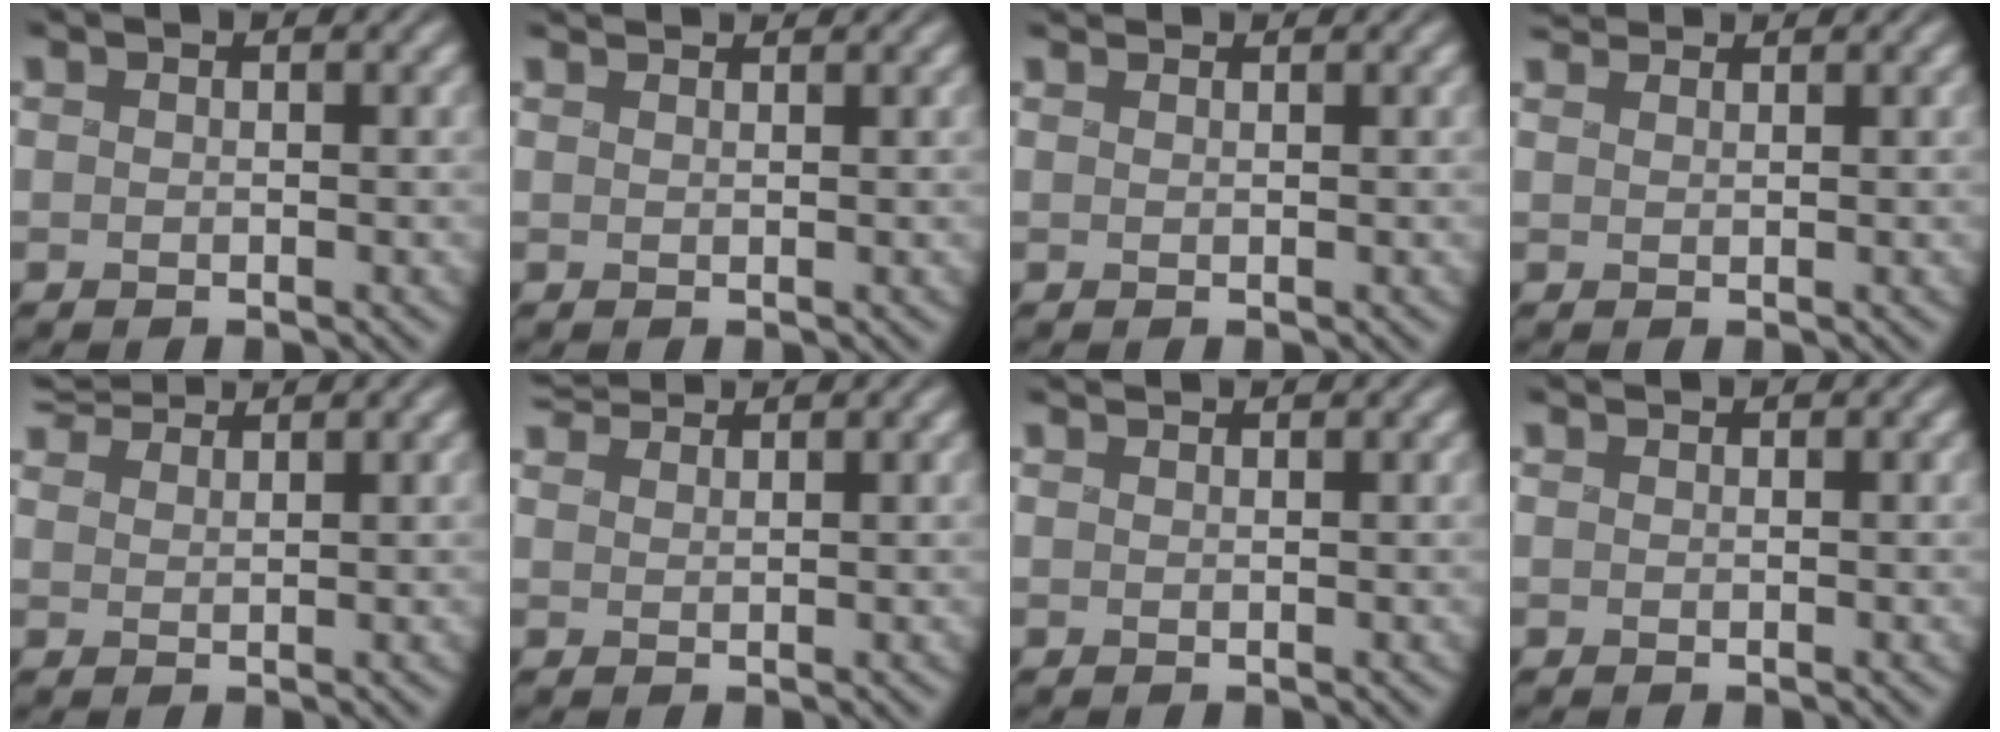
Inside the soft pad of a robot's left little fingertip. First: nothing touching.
{"total": 1.7, "force": [1.6, 0.0, 0.4], "torque": [-0.014, 0.012, 0.026]}
{"total": 1.1, "force": [1.1, 0.1, 0.2], "torque": [-0.007, 0.010, 0.021]}
{"total": 2.0, "force": [1.9, 0.4, 0.5], "torque": [-0.018, 0.014, 0.035]}
{"total": 4.0, "force": [3.6, 0.9, 1.3], "torque": [-0.042, 0.019, 0.068]}
{"total": 3.0, "force": [2.8, 0.6, 0.9], "torque": [-0.030, 0.018, 0.051]}
{"total": 1.3, "force": [1.3, -0.1, 0.3], "torque": [-0.009, 0.011, 0.021]}
{"total": 0.6, "force": [0.6, -0.1, 0.0], "torque": [-0.001, 0.006, 0.014]}